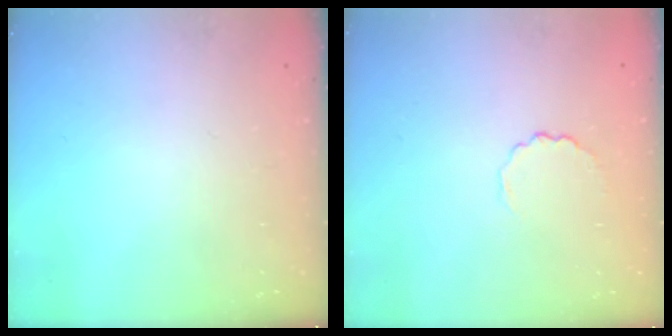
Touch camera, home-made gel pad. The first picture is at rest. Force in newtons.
{"total": 3.1, "press": 2.9, "slide": 1.1}